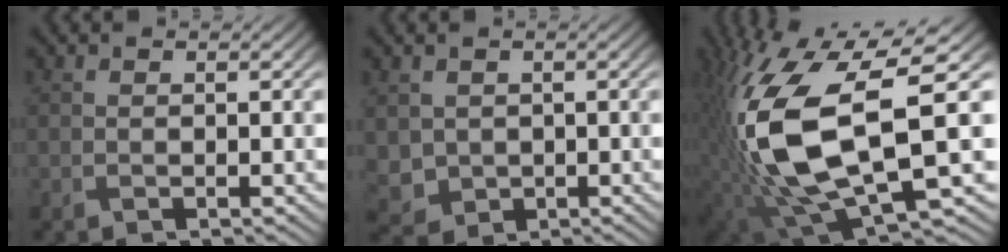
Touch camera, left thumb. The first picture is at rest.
{"total": 3.1, "force": [0.5, 2.9, 1.0], "torque": [-0.044, -0.011, 0.012]}
{"total": 15.8, "force": [0.1, 7.1, 14.1], "torque": [-0.321, -0.030, 0.011]}